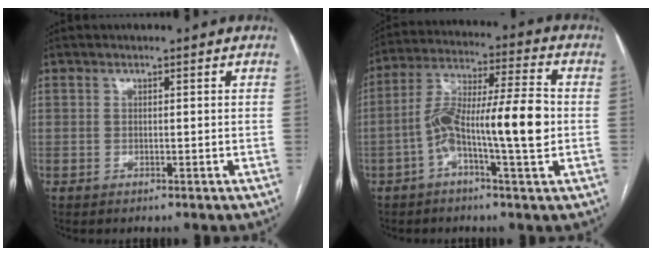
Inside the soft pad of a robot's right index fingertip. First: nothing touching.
{"total": 13.8, "force": [-2.6, 1.4, 13.5], "torque": [-0.246, 0.023, -0.049]}